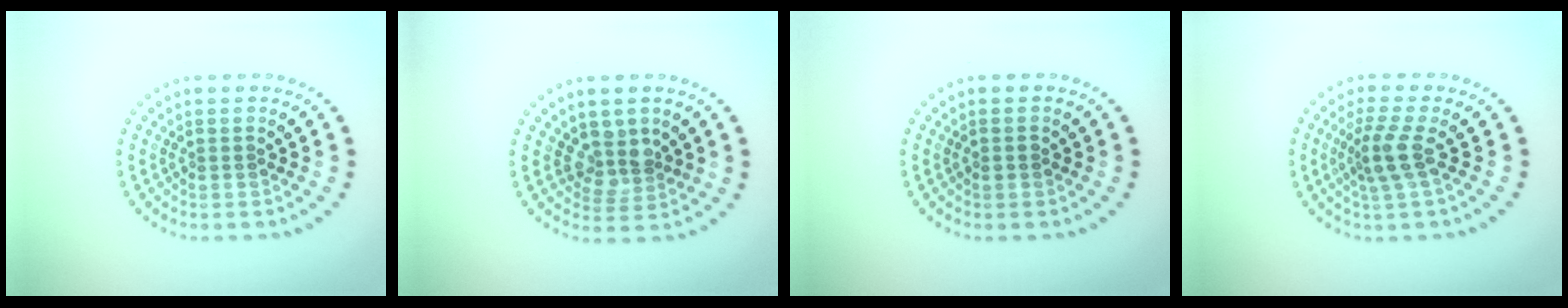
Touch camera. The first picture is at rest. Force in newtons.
{"total": 2.5, "press": 1.9, "slide": 1.5}
{"total": 0.8, "press": 0.8, "slide": 0.3}
{"total": 2.9, "press": 2.2, "slide": 1.8}